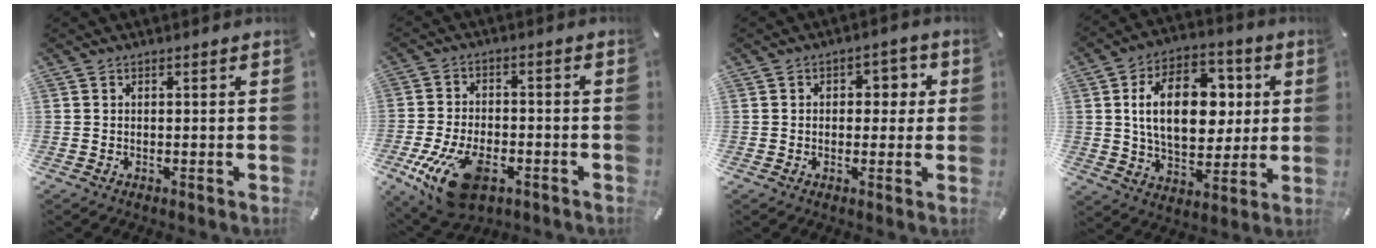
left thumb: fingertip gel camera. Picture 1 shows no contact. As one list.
[{"total": 14.8, "force": [-6.6, 8.1, 10.4], "torque": [-0.209, 0.025, -0.108]}, {"total": 4.3, "force": [0.1, 3.2, 2.9], "torque": [-0.021, -0.003, -0.014]}, {"total": 18.8, "force": [3.2, 12.0, 14.1], "torque": [-0.246, 0.011, 0.054]}]